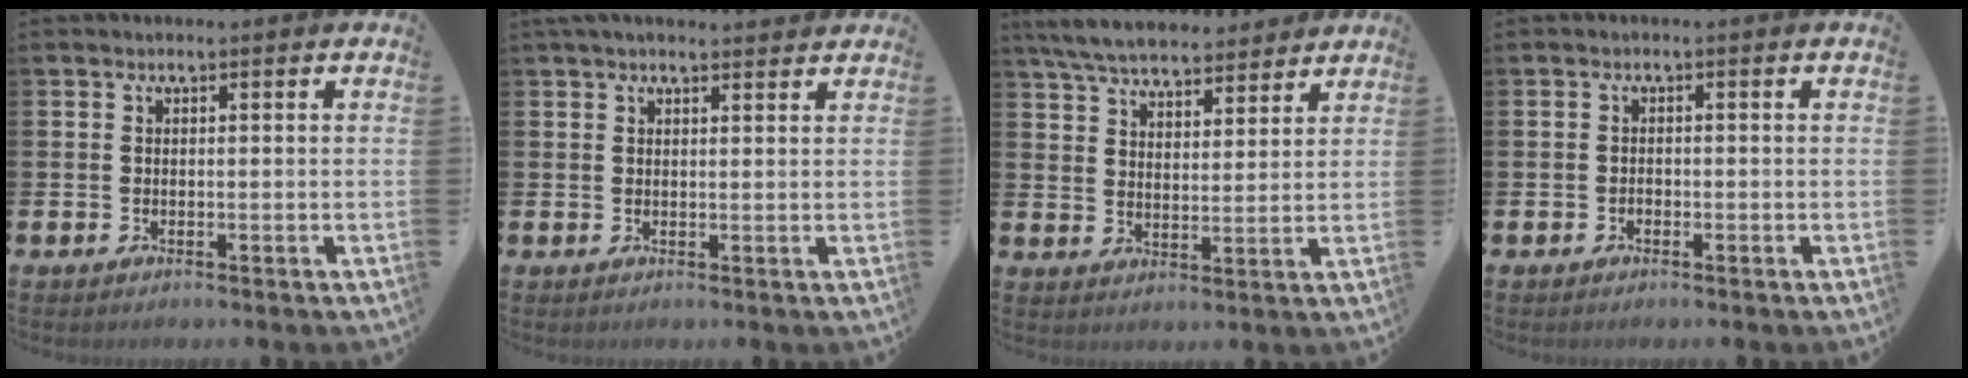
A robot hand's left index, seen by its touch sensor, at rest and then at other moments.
{"total": 2.2, "force": [2.0, 0.5, 0.7], "torque": [-0.006, -0.005, 0.034]}
{"total": 6.9, "force": [6.5, 1.6, 1.6], "torque": [-0.059, -0.028, 0.118]}
{"total": 0.6, "force": [-0.4, 0.5, 0.1], "torque": [-0.007, 0.004, -0.009]}